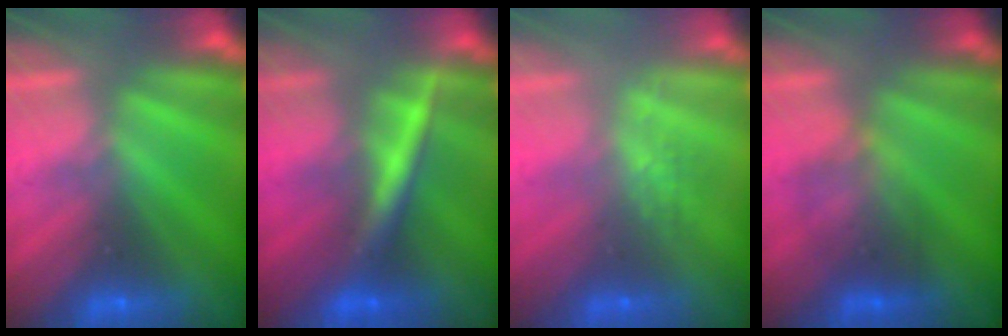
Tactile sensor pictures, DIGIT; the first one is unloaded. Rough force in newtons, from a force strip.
{"total": 2.4}
{"total": 2.7}
{"total": 2.4}